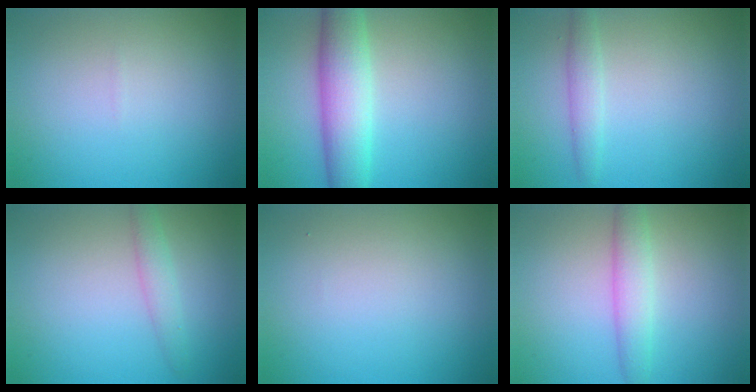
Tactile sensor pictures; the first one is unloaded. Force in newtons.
{"total": 6.2, "press": 6.2, "slide": 0.0}
{"total": 1.9, "press": 1.9, "slide": 0.0}
{"total": 1.8, "press": 1.7, "slide": 0.2}
{"total": 0.0}
{"total": 2.9, "press": 2.9, "slide": 0.1}